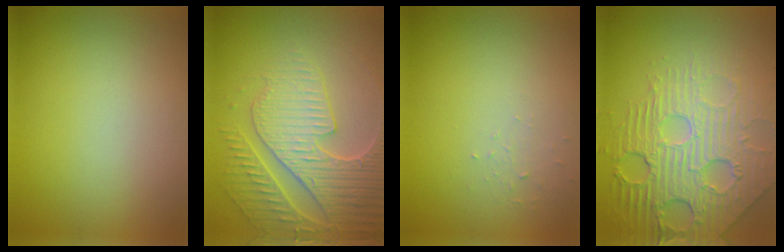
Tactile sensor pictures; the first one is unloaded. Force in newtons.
{"total": 6.7, "press": 5.5, "slide": 3.8}
{"total": 0.6, "press": 0.3, "slide": 0.6}
{"total": 7.6, "press": 5.6, "slide": 5.2}